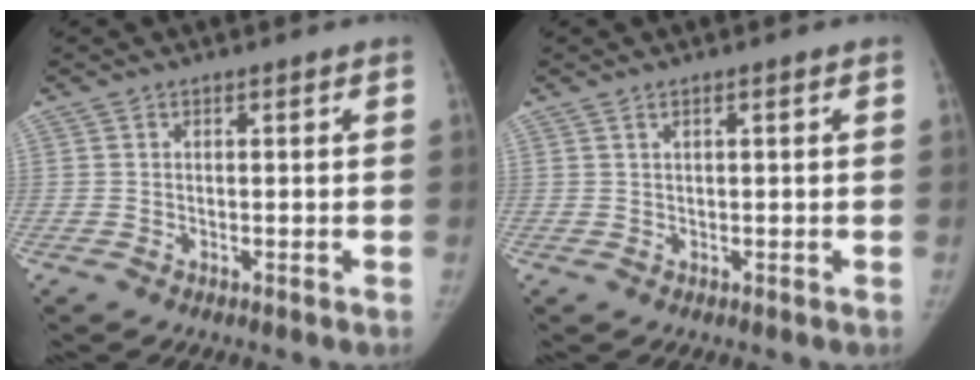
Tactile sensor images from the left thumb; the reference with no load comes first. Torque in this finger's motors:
{"motor_torque": [0.19, 0.06, -0.24, 0.00, 0.03]}